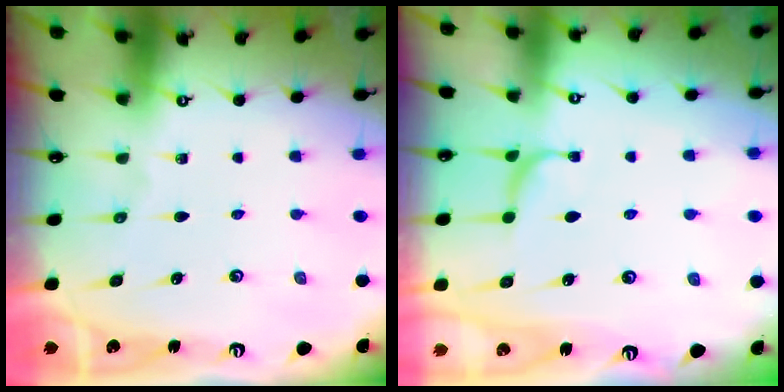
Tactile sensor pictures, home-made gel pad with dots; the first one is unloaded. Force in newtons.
{"total": 2.2, "press": 2.2, "slide": 0.4}